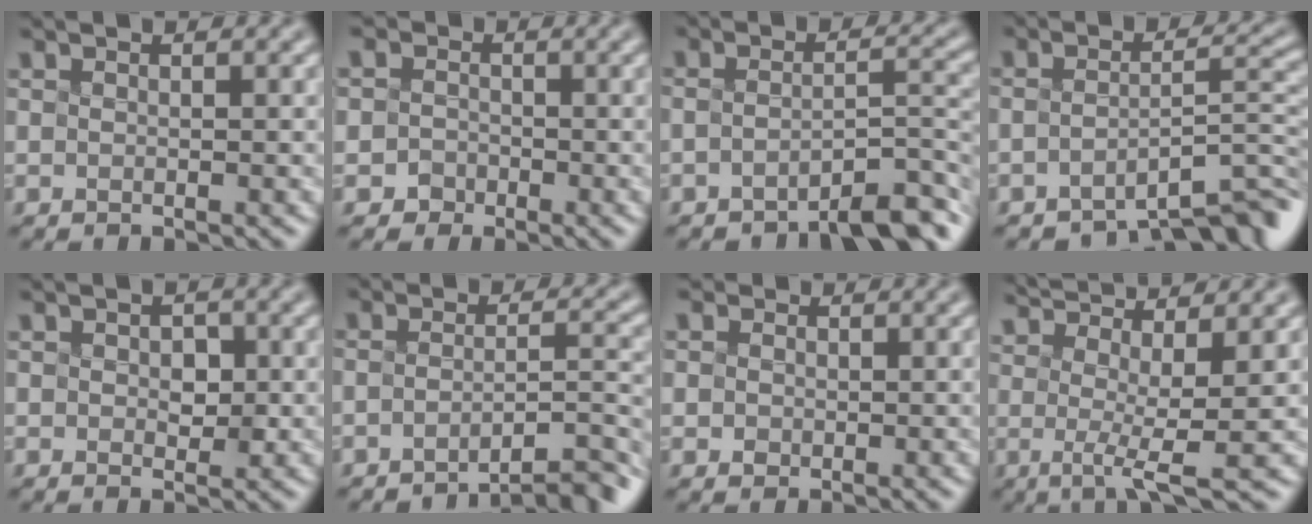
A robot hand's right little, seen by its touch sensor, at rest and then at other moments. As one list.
[{"total": 2.8, "force": [-1.9, 0.4, -2.0], "torque": [0.043, -0.005, -0.009]}, {"total": 4.2, "force": [-4.0, -0.5, 1.2], "torque": [-0.027, -0.004, -0.036]}, {"total": 5.6, "force": [-5.1, -0.1, 2.5], "torque": [-0.038, -0.006, -0.051]}, {"total": 1.2, "force": [0.0, 0.9, 0.8], "torque": [-0.013, 0.008, 0.011]}, {"total": 5.3, "force": [-4.9, -0.5, 1.8], "torque": [-0.025, 0.000, -0.050]}, {"total": 1.8, "force": [-0.6, -0.2, -1.6], "torque": [0.010, -0.014, 0.017]}, {"total": 3.8, "force": [1.2, -0.4, 3.6], "torque": [-0.075, -0.006, 0.054]}]